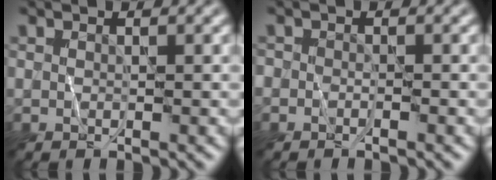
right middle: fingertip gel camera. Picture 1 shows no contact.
{"total": 0.5, "force": [-0.5, 0.0, -0.1], "torque": [0.002, 0.002, -0.009]}